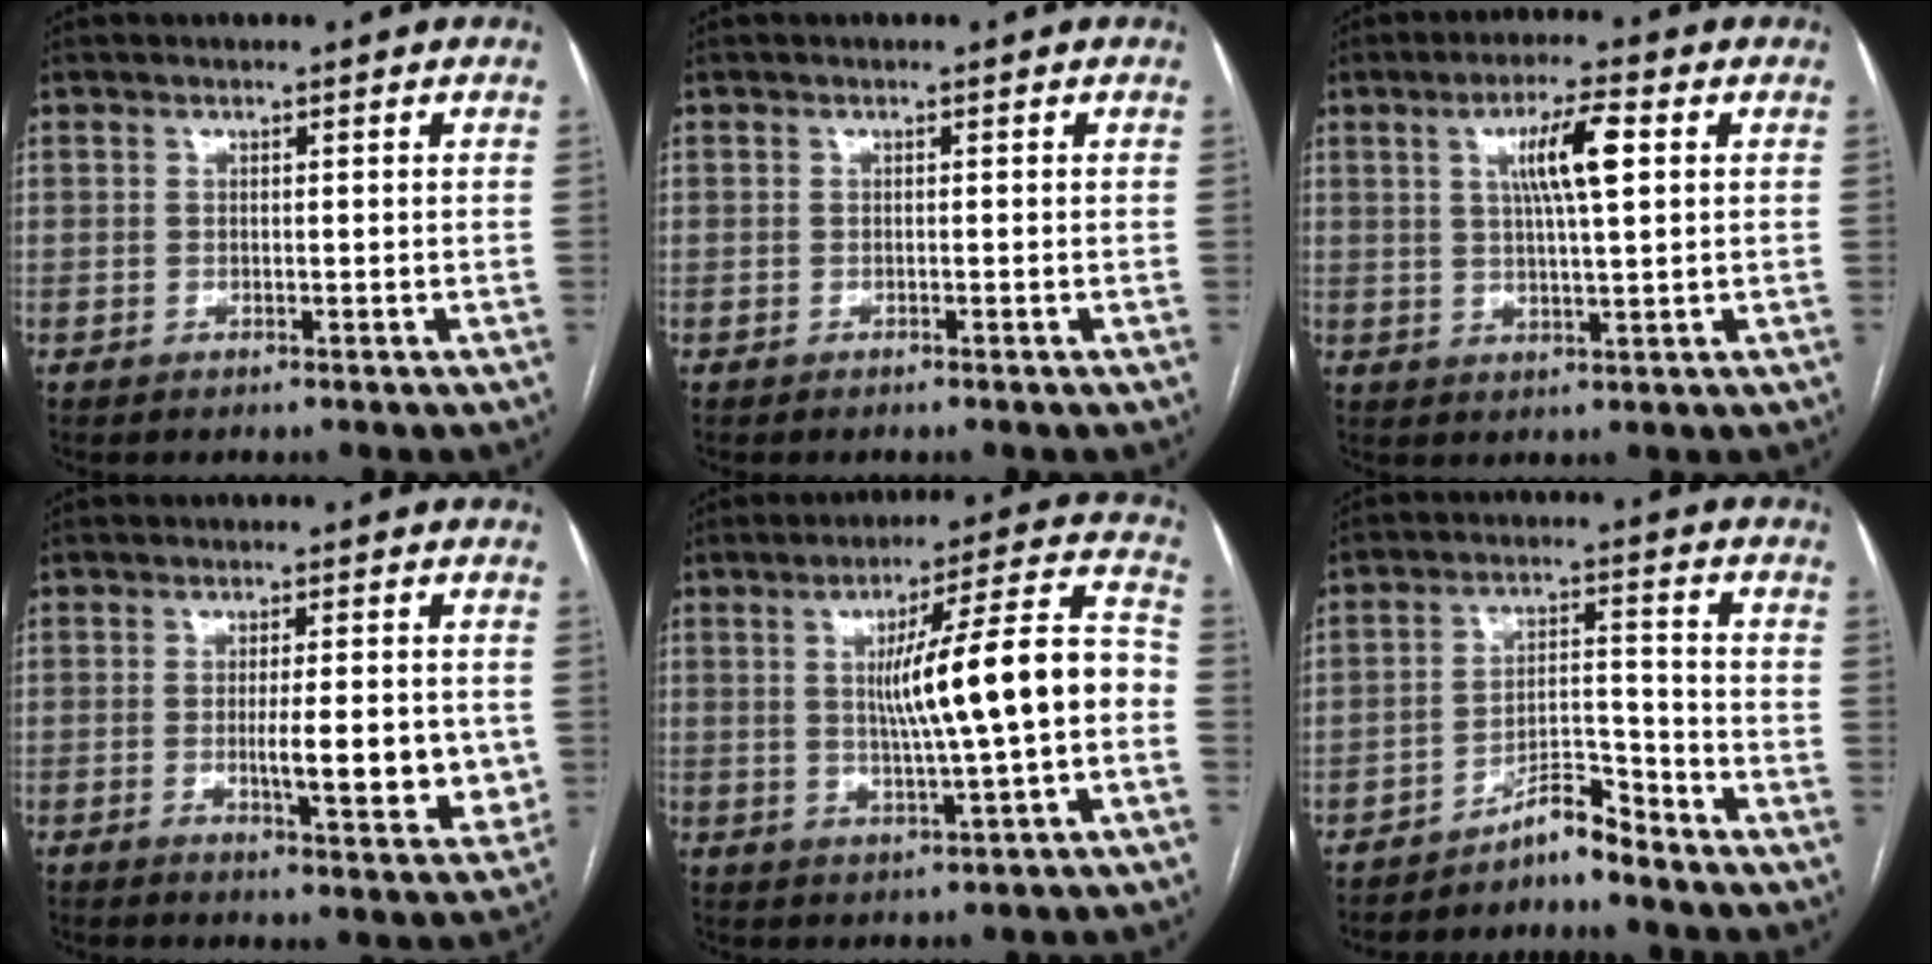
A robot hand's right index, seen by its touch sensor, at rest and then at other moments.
{"total": 0.0}
{"total": 7.7, "force": [2.4, 0.8, 7.3], "torque": [-0.133, 0.008, 0.042]}
{"total": 9.3, "force": [-0.8, 2.2, 8.9], "torque": [-0.120, -0.013, -0.006]}
{"total": 14.2, "force": [-0.5, 0.6, 14.2], "torque": [-0.215, 0.022, -0.006]}
{"total": 4.9, "force": [-4.6, 0.8, 1.7], "torque": [-0.017, 0.011, -0.083]}